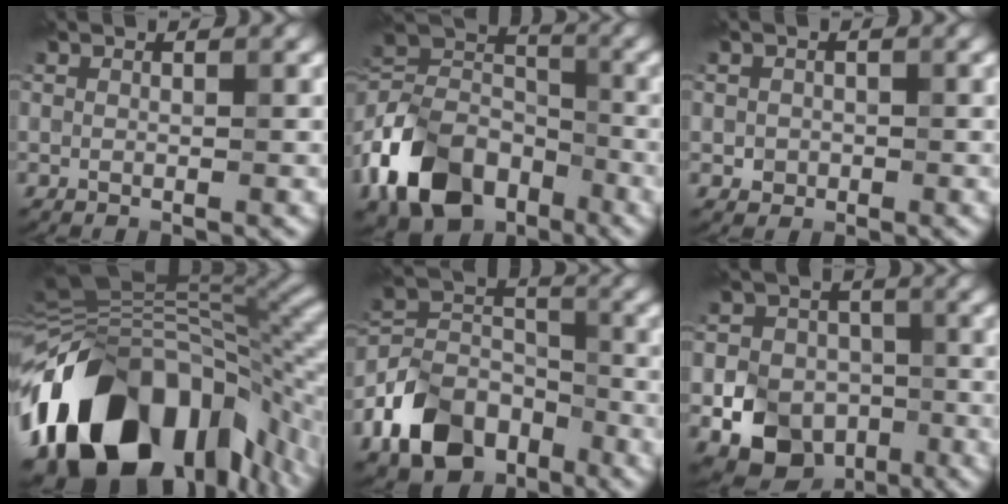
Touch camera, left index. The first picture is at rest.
{"total": 11.2, "force": [-5.4, 7.5, 6.4], "torque": [-0.131, 0.013, -0.125]}
{"total": 1.1, "force": [-0.2, 1.0, 0.3], "torque": [0.000, -0.003, -0.006]}
{"total": 16.1, "force": [-6.5, 9.6, 11.1], "torque": [-0.199, 0.003, -0.112]}
{"total": 9.4, "force": [-5.1, 6.2, 4.9], "torque": [-0.090, 0.001, -0.108]}
{"total": 9.3, "force": [-4.1, 7.6, 3.4], "torque": [-0.035, -0.020, -0.090]}